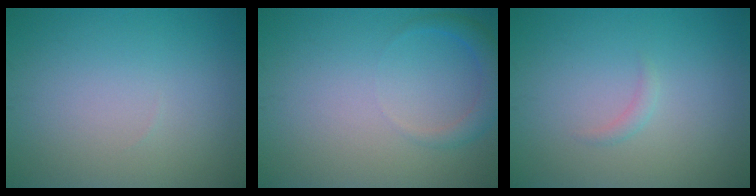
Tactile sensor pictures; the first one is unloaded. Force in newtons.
{"total": 2.2, "press": 2.2, "slide": 0.2}
{"total": 0.8, "press": 0.8, "slide": 0.1}